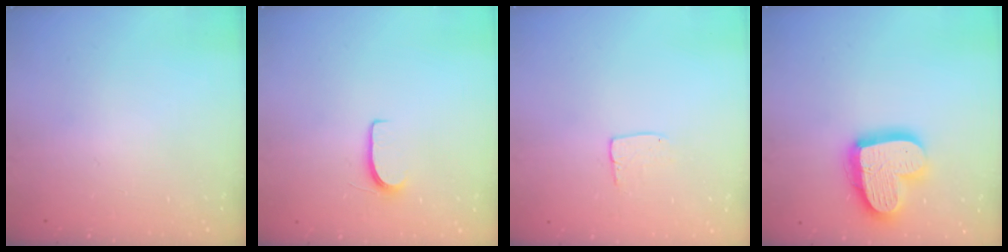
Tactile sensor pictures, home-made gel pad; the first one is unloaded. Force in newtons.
{"total": 5.4, "press": 5.4, "slide": 0.6}
{"total": 5.6, "press": 5.6, "slide": 0.2}
{"total": 18.7, "press": 18.7, "slide": 1.5}